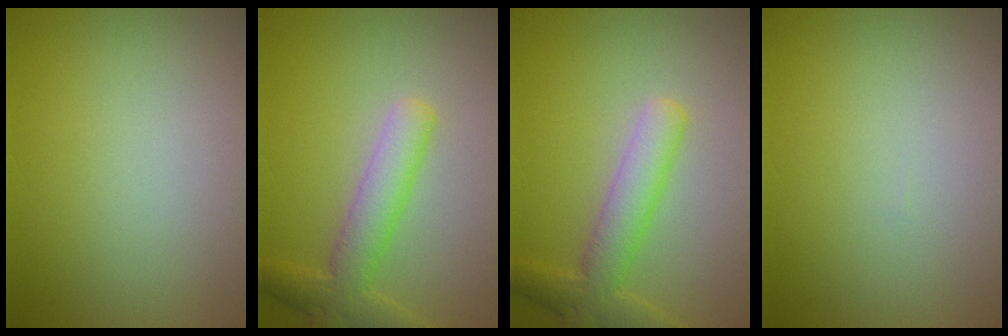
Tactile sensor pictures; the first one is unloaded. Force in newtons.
{"total": 4.1, "press": 4.1, "slide": 0.1}
{"total": 4.1, "press": 4.1, "slide": 0.1}
{"total": 0.0}